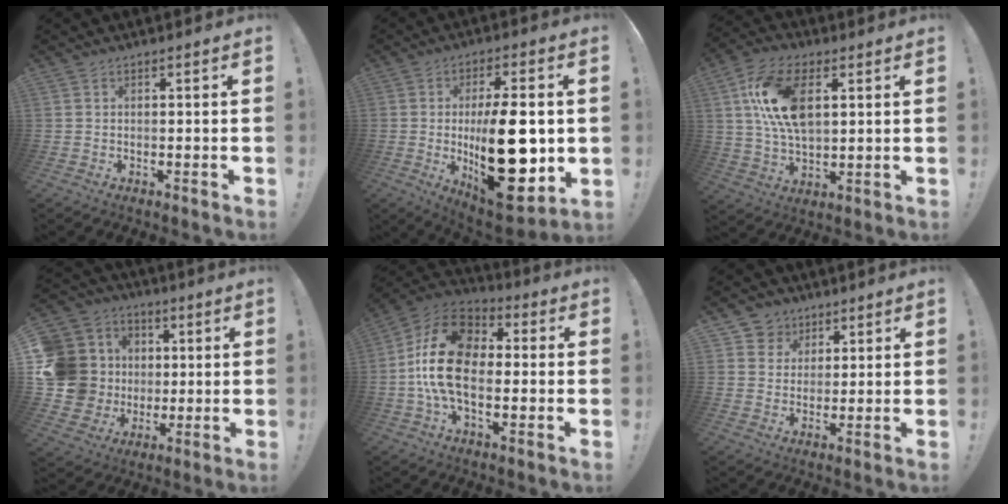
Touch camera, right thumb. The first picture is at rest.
{"total": 25.5, "force": [-2.0, 10.7, 23.1], "torque": [-0.364, -0.016, -0.019]}
{"total": 16.0, "force": [4.5, 9.0, 12.4], "torque": [-0.242, -0.004, 0.081]}
{"total": 17.9, "force": [1.3, 16.0, 7.9], "torque": [-0.171, 0.004, 0.057]}
{"total": 18.6, "force": [-1.0, 12.2, 14.0], "torque": [-0.249, 0.022, -0.014]}
{"total": 6.6, "force": [3.1, 5.7, 0.5], "torque": [-0.010, -0.025, 0.062]}